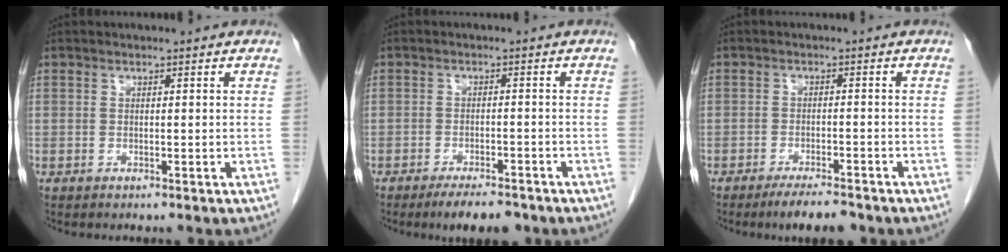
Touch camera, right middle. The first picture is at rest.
{"total": 5.6, "force": [-4.4, 1.5, 3.0], "torque": [-0.047, -0.005, -0.067]}
{"total": 4.9, "force": [-4.0, 0.9, 2.7], "torque": [-0.045, -0.007, -0.064]}